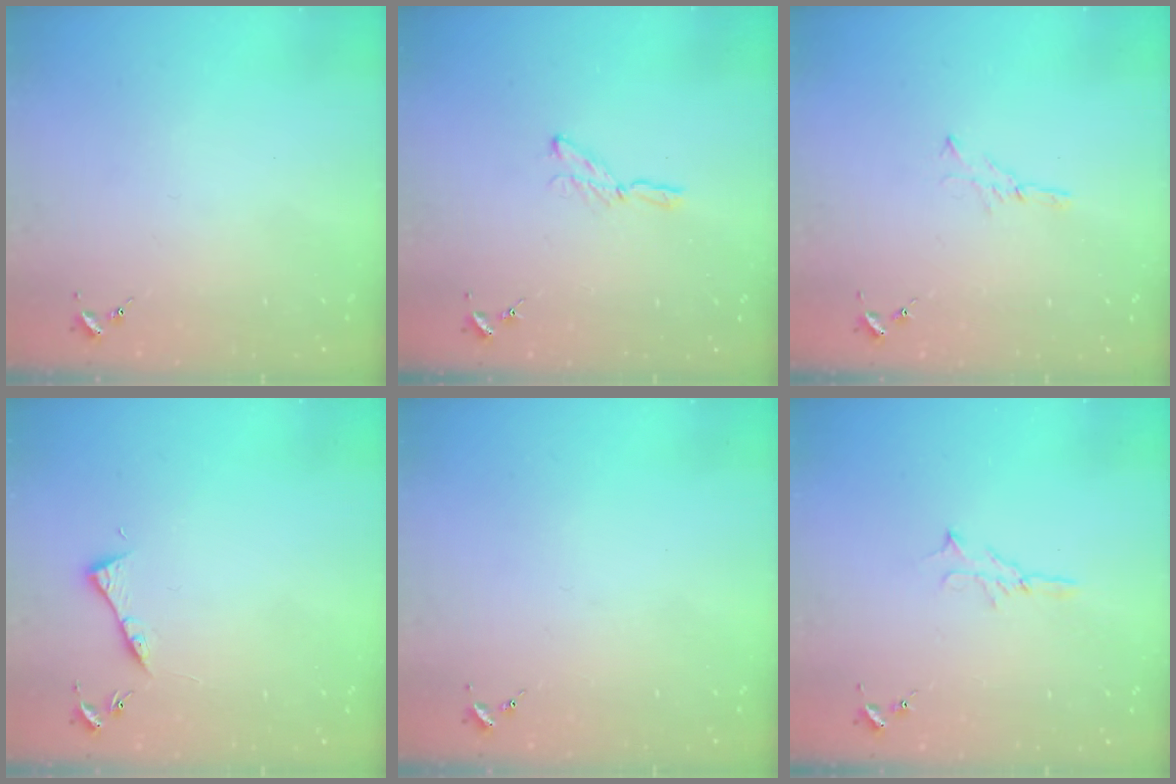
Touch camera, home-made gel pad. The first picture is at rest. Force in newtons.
{"total": 3.9, "press": 3.8, "slide": 0.4}
{"total": 3.5, "press": 3.5, "slide": 0.4}
{"total": 4.2, "press": 4.1, "slide": 0.5}
{"total": 0.0}
{"total": 4.7, "press": 4.7, "slide": 0.5}